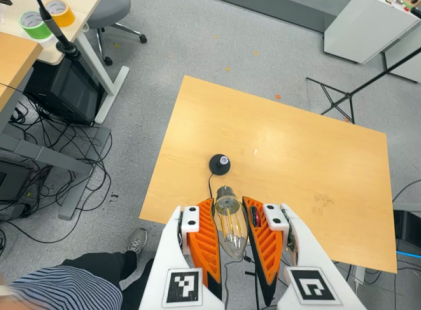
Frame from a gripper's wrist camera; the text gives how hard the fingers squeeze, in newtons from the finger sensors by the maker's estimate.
{"total": 22.8, "left": 24.8, "right": 20.8}